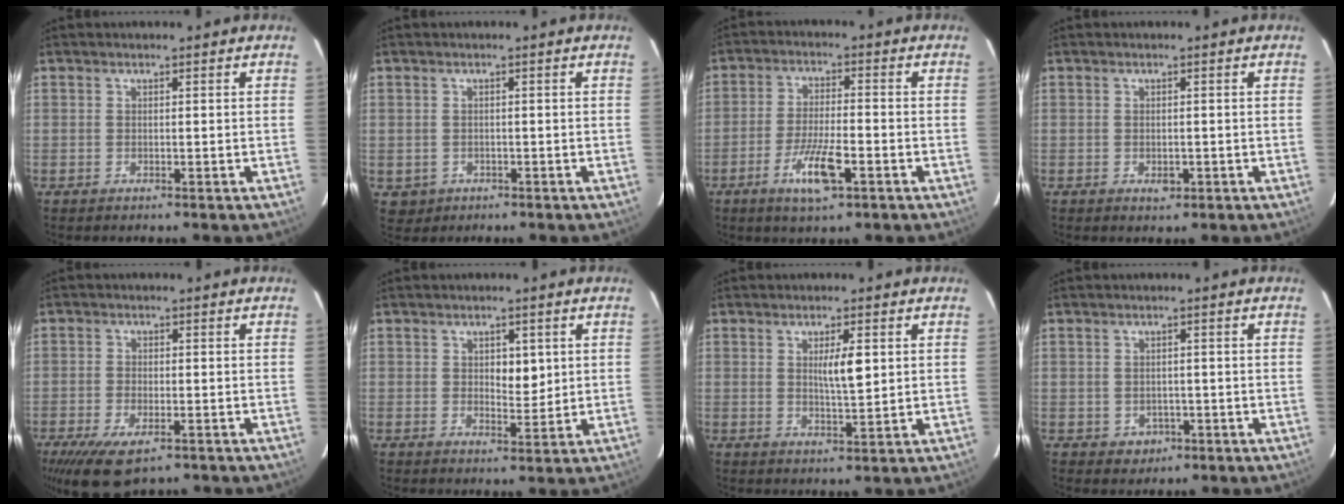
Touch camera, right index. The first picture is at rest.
{"total": 2.4, "force": [-0.8, 2.3, 0.3], "torque": [-0.004, 0.005, -0.006]}
{"total": 7.6, "force": [-3.6, 1.3, 6.6], "torque": [-0.128, -0.011, -0.062]}
{"total": 1.5, "force": [-0.6, 0.7, 1.1], "torque": [-0.020, -0.003, -0.004]}
{"total": 8.4, "force": [-5.5, 3.2, 5.6], "torque": [-0.099, -0.016, -0.090]}
{"total": 3.6, "force": [0.9, 2.0, 2.9], "torque": [-0.038, -0.004, 0.016]}
{"total": 4.2, "force": [1.1, 0.7, 4.0], "torque": [-0.066, -0.004, 0.017]}
{"total": 2.5, "force": [-1.0, 2.1, 0.8], "torque": [-0.008, 0.005, -0.006]}